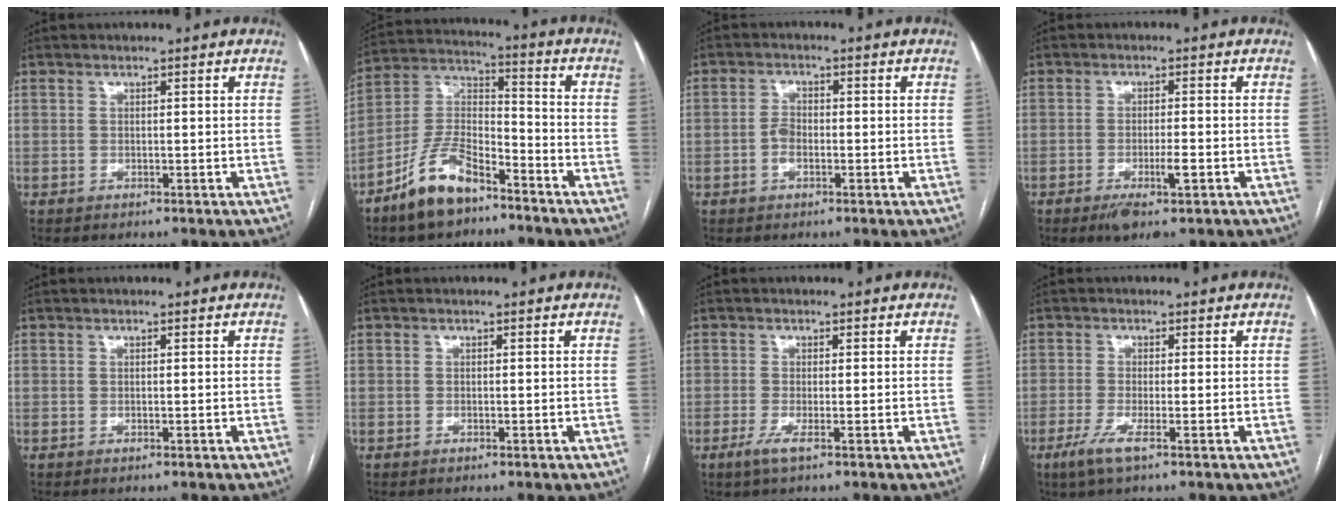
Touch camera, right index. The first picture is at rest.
{"total": 11.6, "force": [-8.2, 4.5, 6.9], "torque": [-0.144, 0.009, -0.159]}
{"total": 2.6, "force": [-0.8, 1.5, 2.0], "torque": [-0.039, 0.006, -0.017]}
{"total": 4.9, "force": [-2.2, 0.6, 4.3], "torque": [-0.078, -0.009, -0.034]}
{"total": 0.0}
{"total": 0.0}
{"total": 2.1, "force": [-1.1, -0.1, 1.8], "torque": [-0.034, -0.006, -0.022]}
{"total": 3.6, "force": [-2.0, 0.1, 3.0], "torque": [-0.063, -0.011, -0.042]}